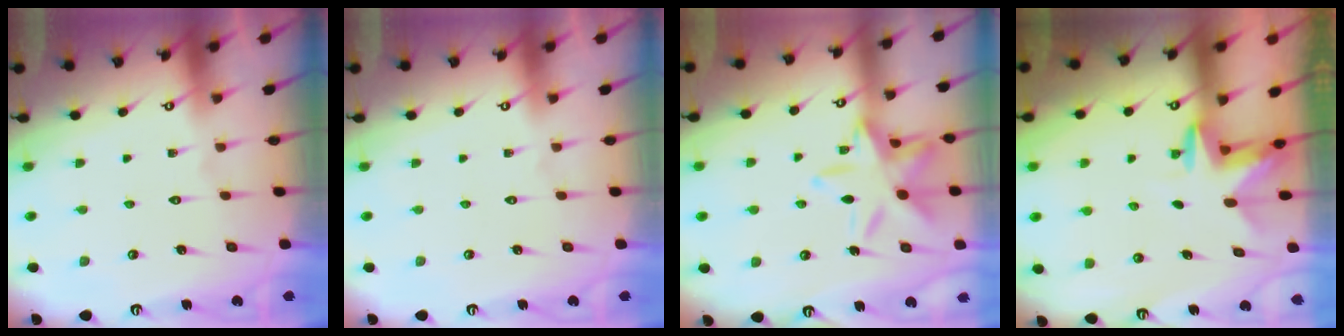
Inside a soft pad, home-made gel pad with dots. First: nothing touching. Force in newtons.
{"total": 0.0}
{"total": 14.7, "press": 14.7, "slide": 1.0}
{"total": 2.7, "press": 2.7, "slide": 0.2}